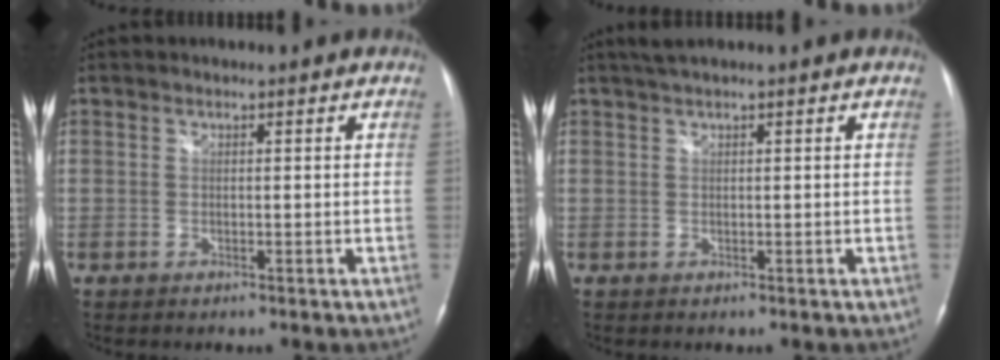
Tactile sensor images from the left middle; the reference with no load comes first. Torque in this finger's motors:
{"motor_torque": [0.17, -0.06, -0.05, 0.02]}